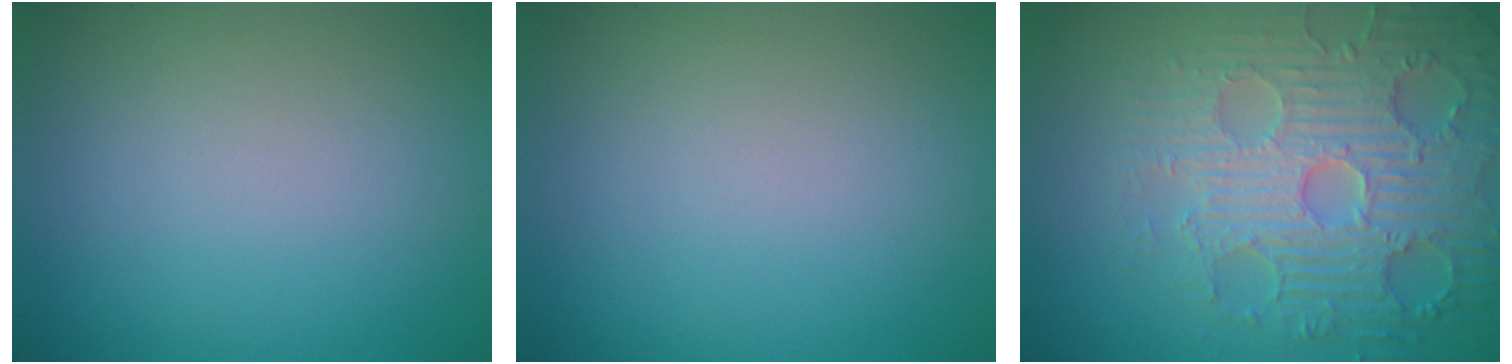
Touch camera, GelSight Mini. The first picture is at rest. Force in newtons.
{"total": 0.0}
{"total": 7.0, "press": 5.9, "slide": 3.7}